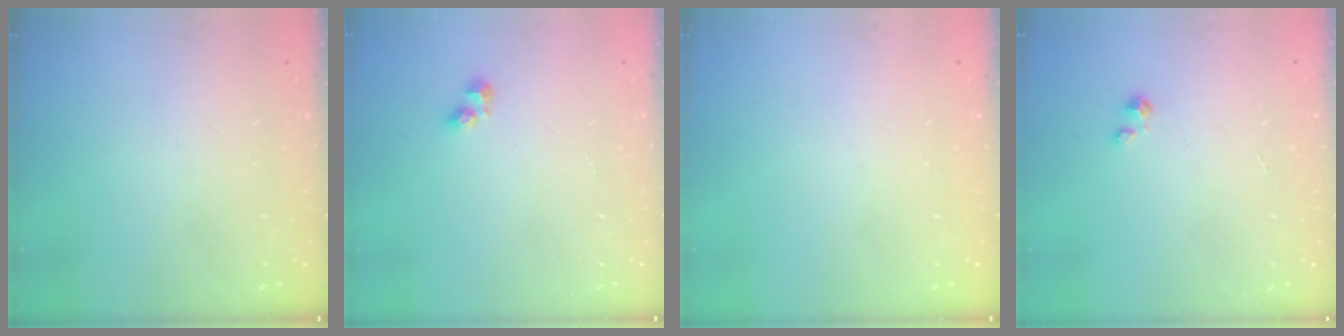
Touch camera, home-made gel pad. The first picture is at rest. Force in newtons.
{"total": 2.6, "press": 2.6, "slide": 0.2}
{"total": 0.0}
{"total": 0.0}